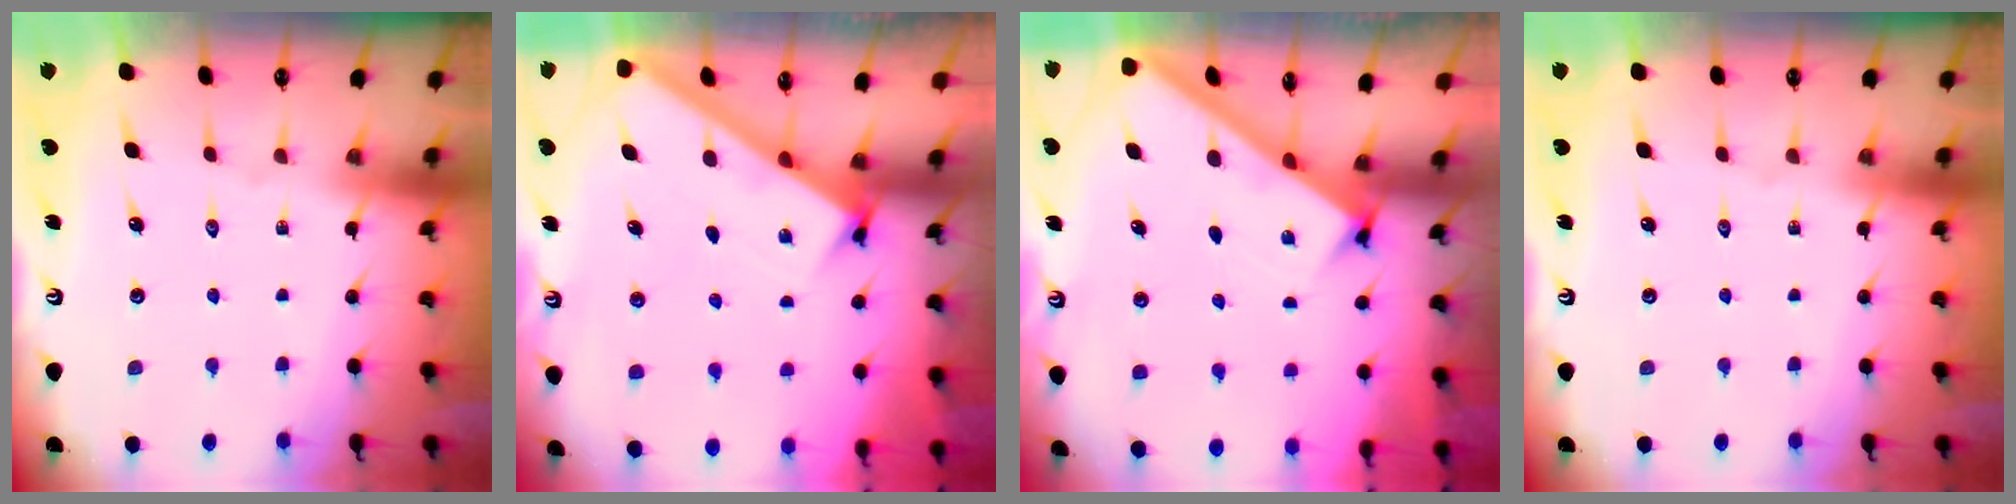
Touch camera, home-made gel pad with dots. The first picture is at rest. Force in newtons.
{"total": 3.2, "press": 3.2, "slide": 0.2}
{"total": 2.7, "press": 2.7, "slide": 0.4}
{"total": 0.0}